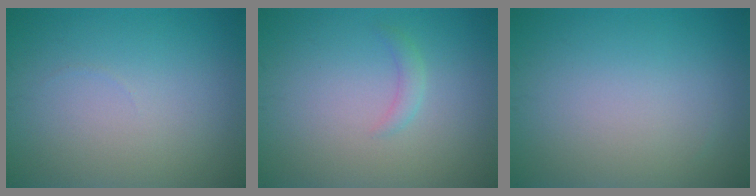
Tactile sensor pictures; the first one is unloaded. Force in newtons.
{"total": 1.1, "press": 1.1, "slide": 0.1}
{"total": 0.0}